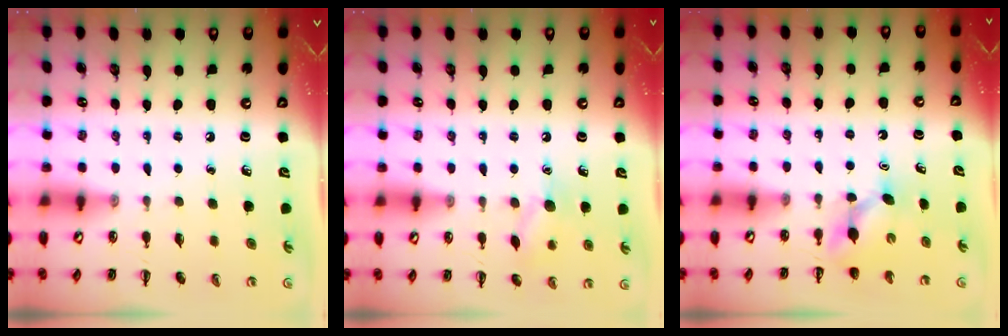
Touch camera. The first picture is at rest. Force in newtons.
{"total": 8.6, "press": 8.5, "slide": 1.4}
{"total": 4.1, "press": 4.0, "slide": 1.0}